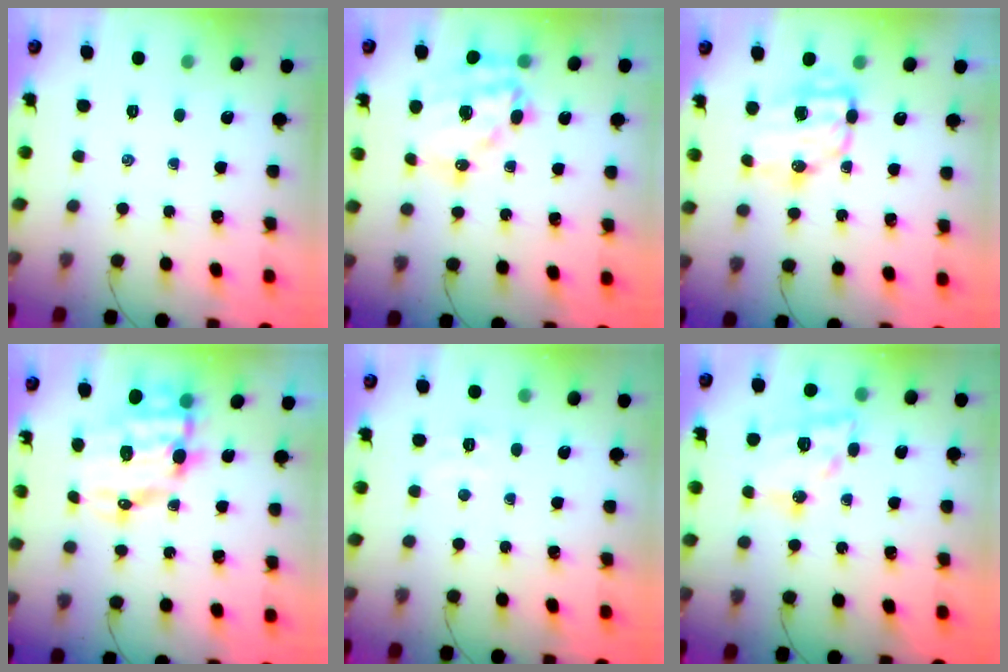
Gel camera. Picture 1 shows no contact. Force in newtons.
{"total": 15.7, "press": 15.3, "slide": 3.7}
{"total": 9.3, "press": 9.1, "slide": 1.8}
{"total": 13.0, "press": 12.7, "slide": 2.8}
{"total": 2.7, "press": 2.5, "slide": 0.8}
{"total": 16.4, "press": 16.2, "slide": 2.7}